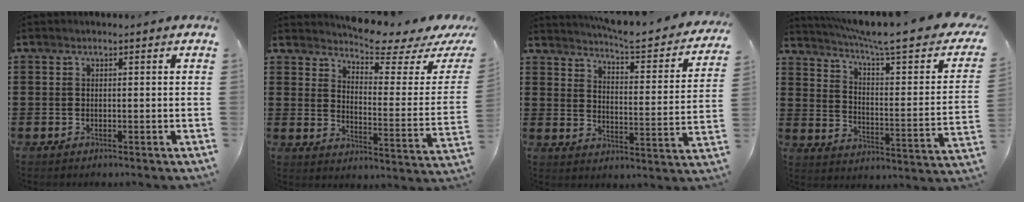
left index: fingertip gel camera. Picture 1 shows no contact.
{"total": 5.2, "force": [4.6, -0.2, 2.2], "torque": [-0.054, -0.045, 0.073]}
{"total": 5.4, "force": [5.1, -0.1, 1.7], "torque": [-0.051, -0.042, 0.082]}
{"total": 7.7, "force": [5.6, 0.3, 5.3], "torque": [-0.117, -0.040, 0.085]}